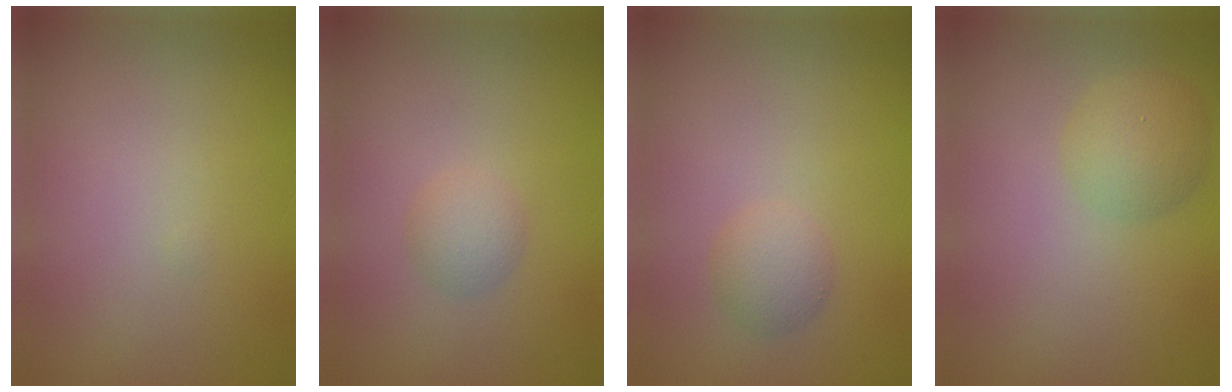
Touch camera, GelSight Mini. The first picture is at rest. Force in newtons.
{"total": 1.6, "press": 1.6, "slide": 0.1}
{"total": 1.8, "press": 1.8, "slide": 0.1}
{"total": 2.9, "press": 2.9, "slide": 0.1}